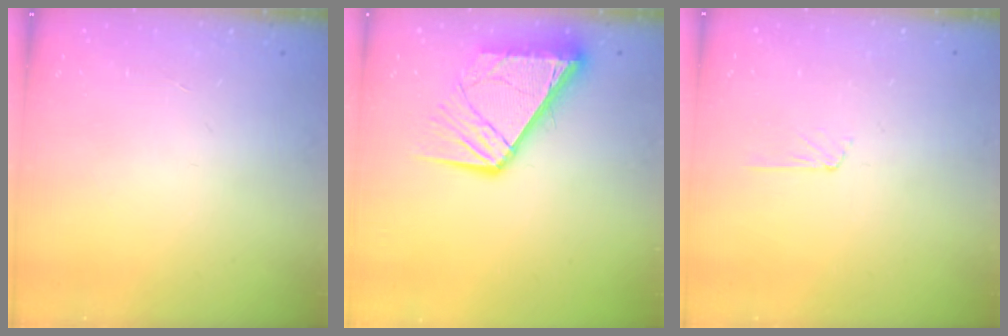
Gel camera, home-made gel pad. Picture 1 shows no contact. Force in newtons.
{"total": 13.1, "press": 13.0, "slide": 1.5}
{"total": 3.0, "press": 3.0, "slide": 0.3}